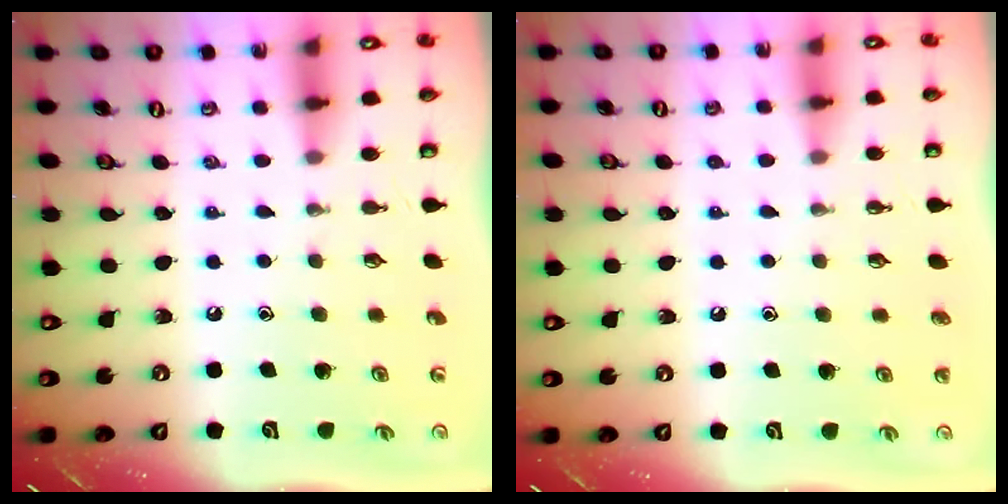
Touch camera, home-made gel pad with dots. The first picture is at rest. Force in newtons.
{"total": 1.1, "press": 1.1, "slide": 0.3}